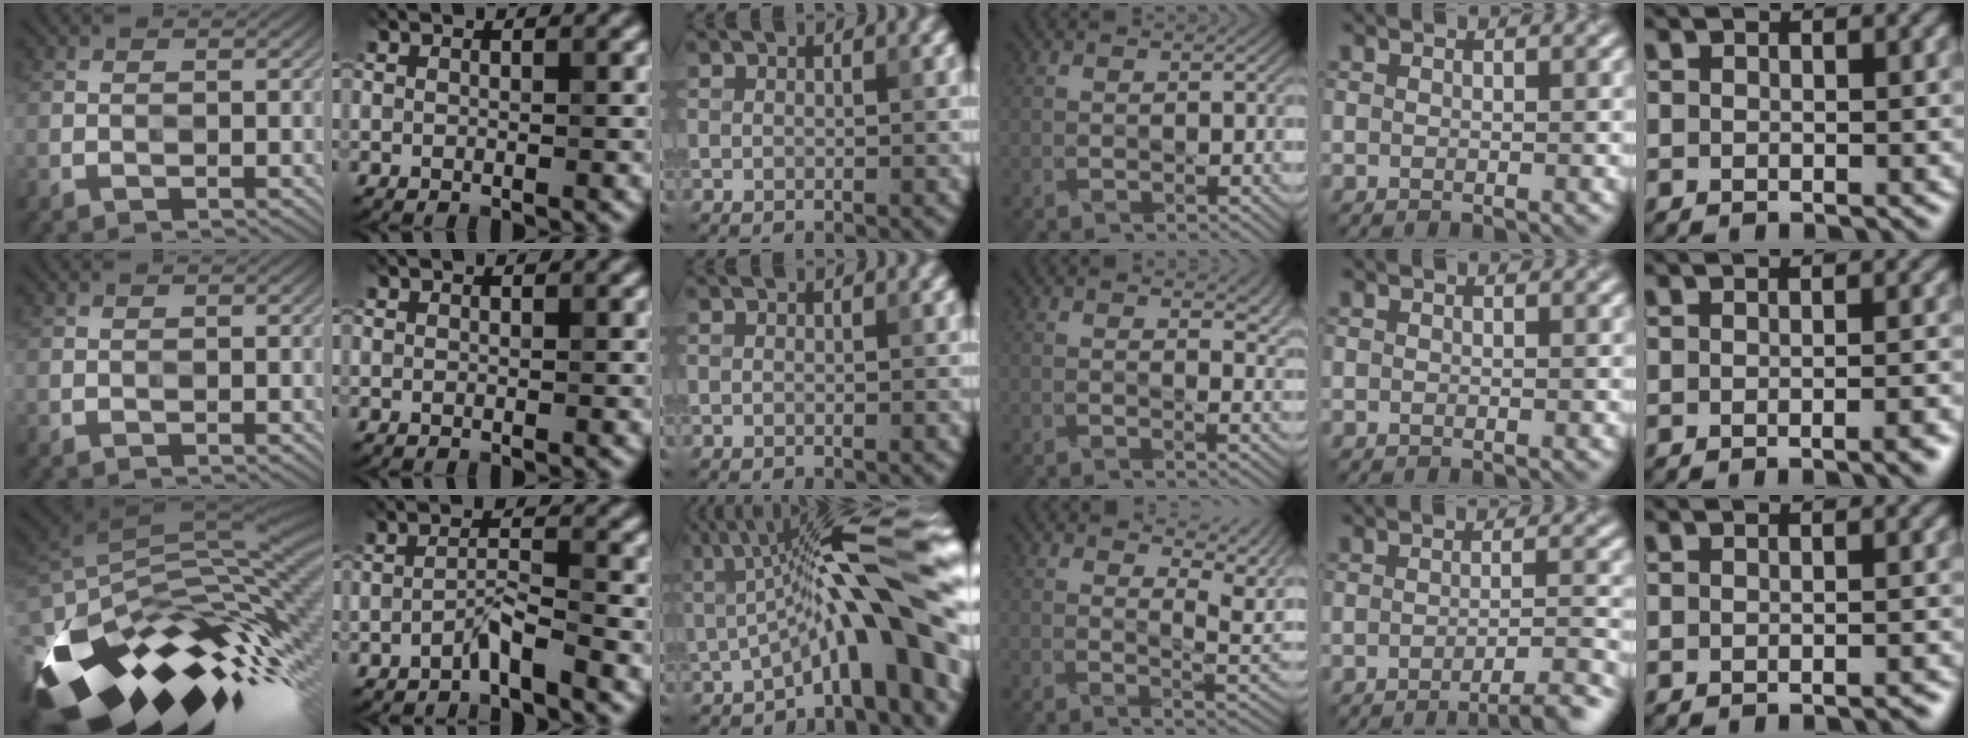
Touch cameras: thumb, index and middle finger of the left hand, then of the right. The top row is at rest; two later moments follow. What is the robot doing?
{"motion": "twist", "object": "bottle cap"}